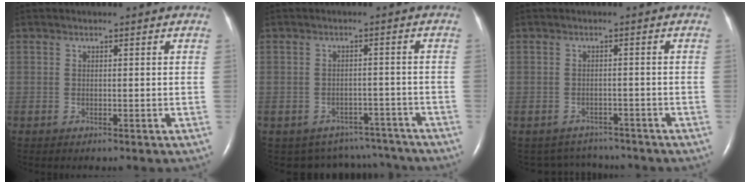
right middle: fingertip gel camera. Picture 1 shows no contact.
{"total": 9.1, "force": [-8.1, 4.1, 0.1], "torque": [-0.003, 0.029, -0.091]}
{"total": 4.8, "force": [-4.5, 1.5, -0.4], "torque": [-0.001, 0.011, -0.060]}